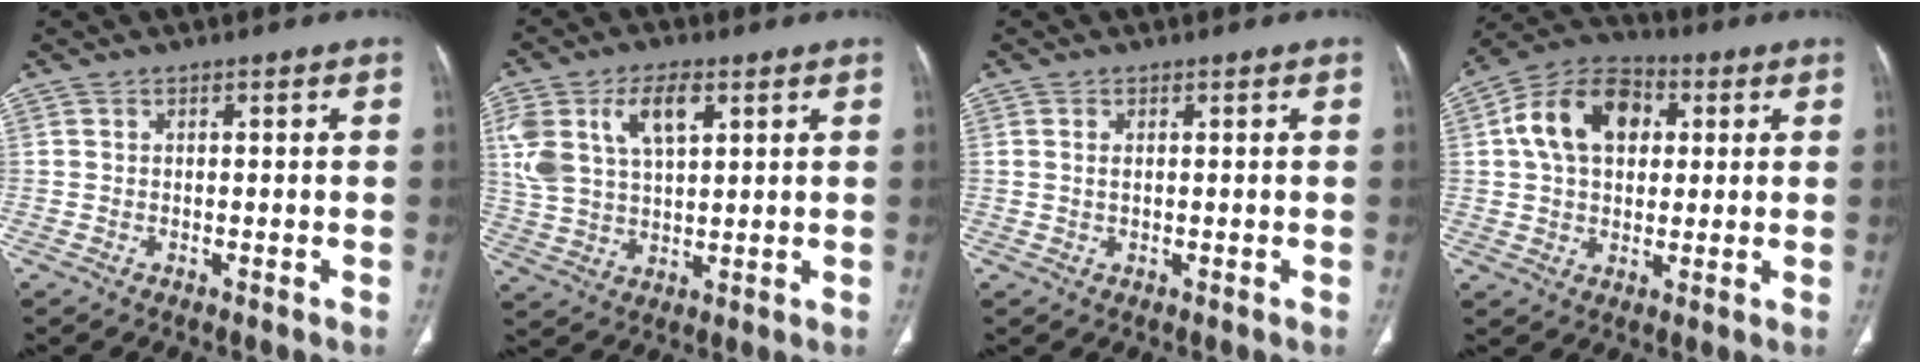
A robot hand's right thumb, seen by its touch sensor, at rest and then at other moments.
{"total": 12.7, "force": [5.1, 6.8, 9.5], "torque": [-0.189, 0.004, 0.104]}
{"total": 1.1, "force": [0.3, 0.6, 0.9], "torque": [-0.018, 0.000, 0.008]}
{"total": 14.3, "force": [3.3, 9.9, 9.7], "torque": [-0.146, 0.016, 0.047]}